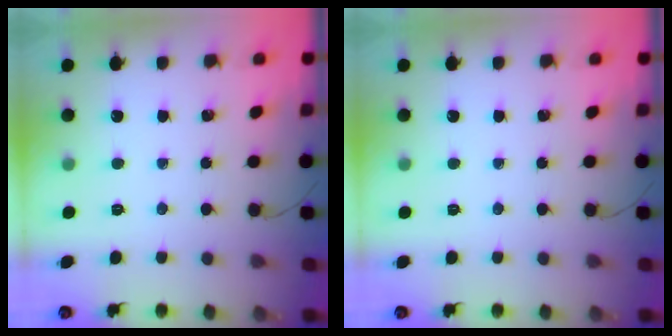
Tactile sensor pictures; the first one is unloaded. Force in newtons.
{"total": 0.0}